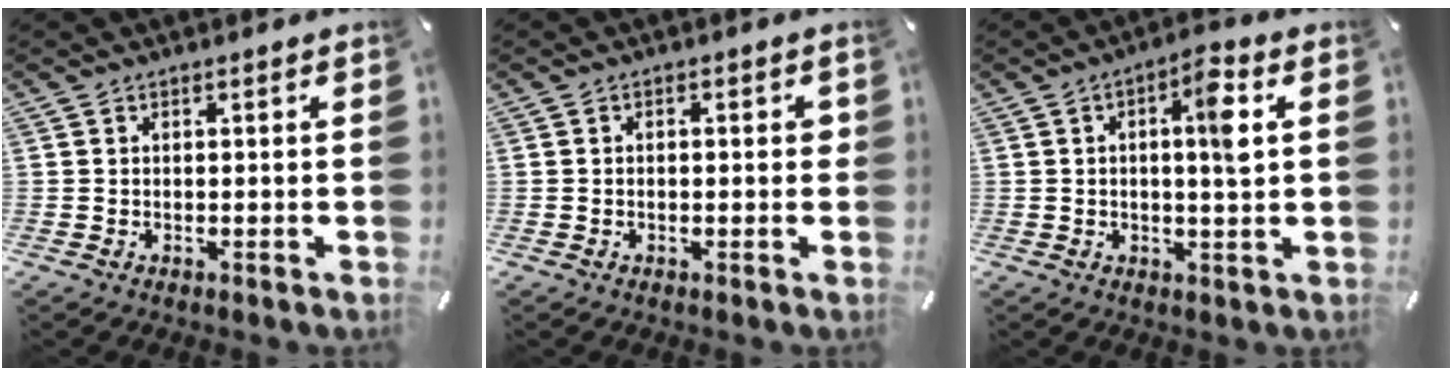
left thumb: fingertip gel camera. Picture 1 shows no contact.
{"total": 1.8, "force": [-0.3, 0.8, 1.6], "torque": [-0.029, 0.005, -0.006]}
{"total": 7.4, "force": [1.4, 1.6, 7.1], "torque": [-0.105, -0.004, 0.013]}